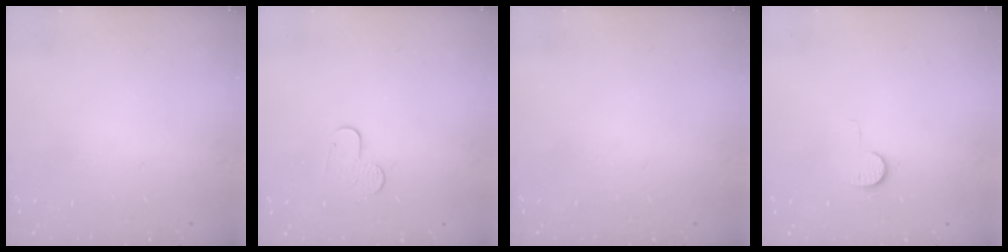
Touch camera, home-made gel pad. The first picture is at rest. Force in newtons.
{"total": 6.6, "press": 6.5, "slide": 0.6}
{"total": 0.0}
{"total": 6.2, "press": 6.2, "slide": 0.6}